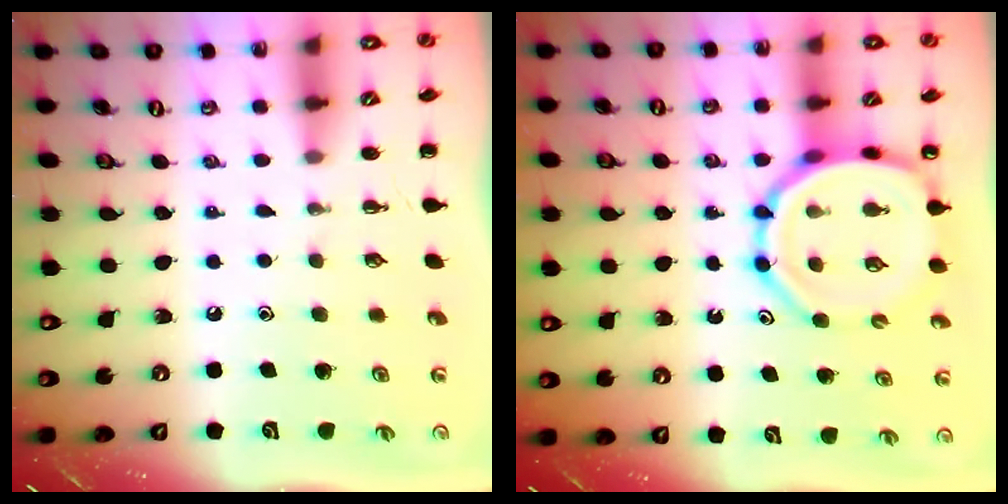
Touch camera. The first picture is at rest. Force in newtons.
{"total": 12.6, "press": 12.1, "slide": 3.5}